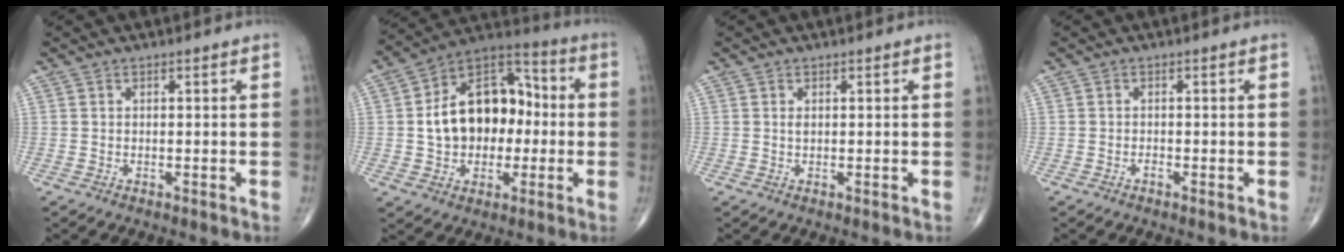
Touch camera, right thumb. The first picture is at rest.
{"total": 17.9, "force": [-0.1, 12.4, 12.9], "torque": [-0.169, 0.039, -0.006]}
{"total": 0.7, "force": [0.2, 0.3, 0.6], "torque": [-0.014, -0.002, 0.004]}
{"total": 0.7, "force": [-0.5, 0.2, 0.5], "torque": [-0.010, 0.001, -0.010]}